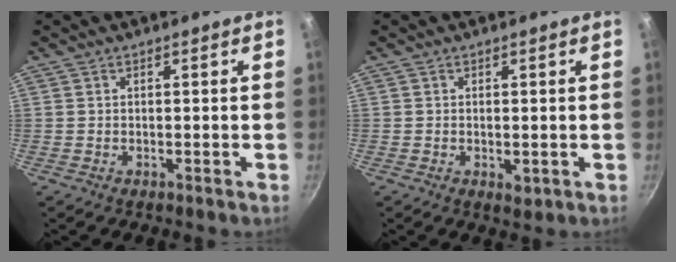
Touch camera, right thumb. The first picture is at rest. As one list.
[{"total": 2.0, "force": [-0.2, 1.1, 1.6], "torque": [-0.025, -0.006, -0.001]}]